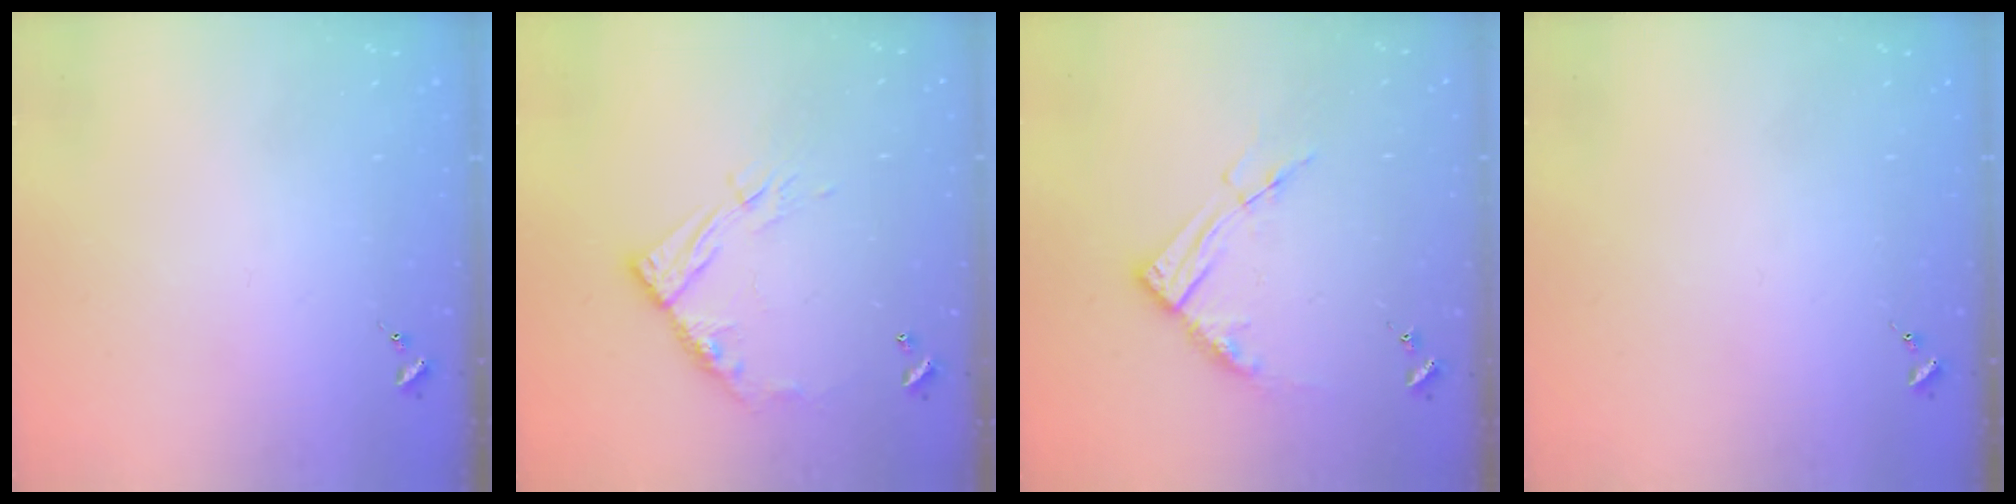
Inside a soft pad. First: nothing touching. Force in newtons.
{"total": 11.8, "press": 11.7, "slide": 1.0}
{"total": 10.3, "press": 10.2, "slide": 1.0}
{"total": 0.0}